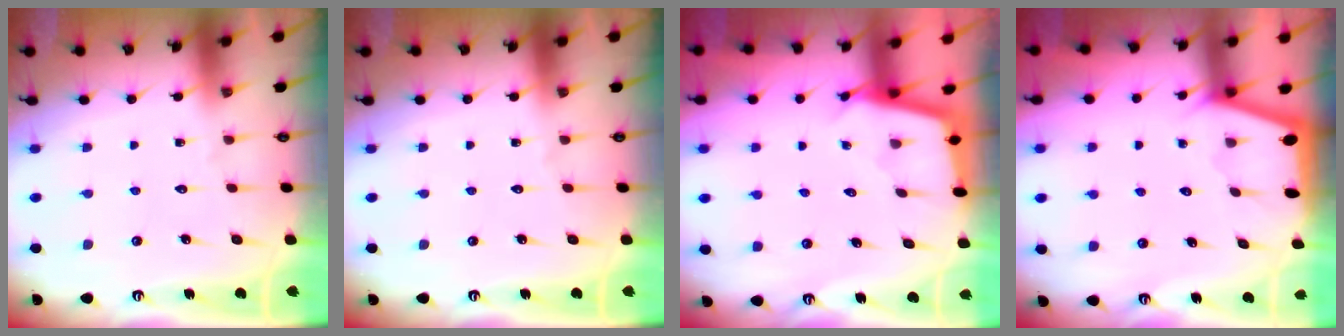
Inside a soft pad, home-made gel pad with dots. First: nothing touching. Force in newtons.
{"total": 0.0}
{"total": 2.3, "press": 2.3, "slide": 0.2}
{"total": 1.7, "press": 1.6, "slide": 0.3}